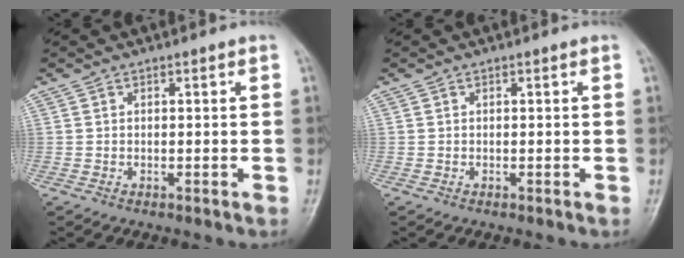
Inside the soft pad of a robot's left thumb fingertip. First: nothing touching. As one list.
[{"total": 0.0}]